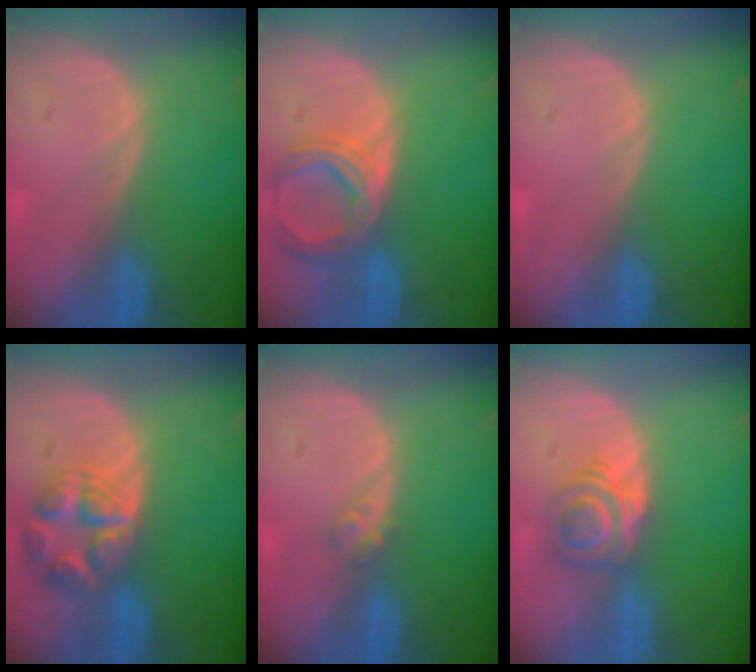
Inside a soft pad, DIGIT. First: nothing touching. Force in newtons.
{"total": 6.9, "press": 6.4, "slide": 2.7}
{"total": 0.0}
{"total": 7.6, "press": 6.8, "slide": 3.4}
{"total": 1.6, "press": 1.4, "slide": 0.8}
{"total": 6.1, "press": 5.2, "slide": 3.2}